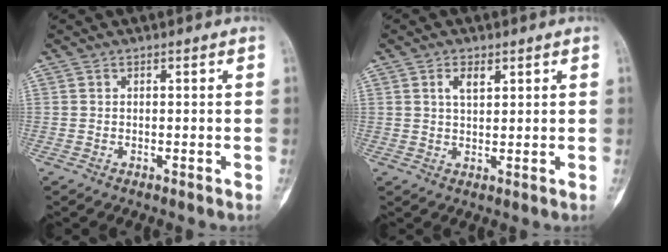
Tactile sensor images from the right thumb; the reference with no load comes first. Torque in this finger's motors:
{"motor_torque": [-0.43, 0.30, 0.19, -0.13, -0.07]}